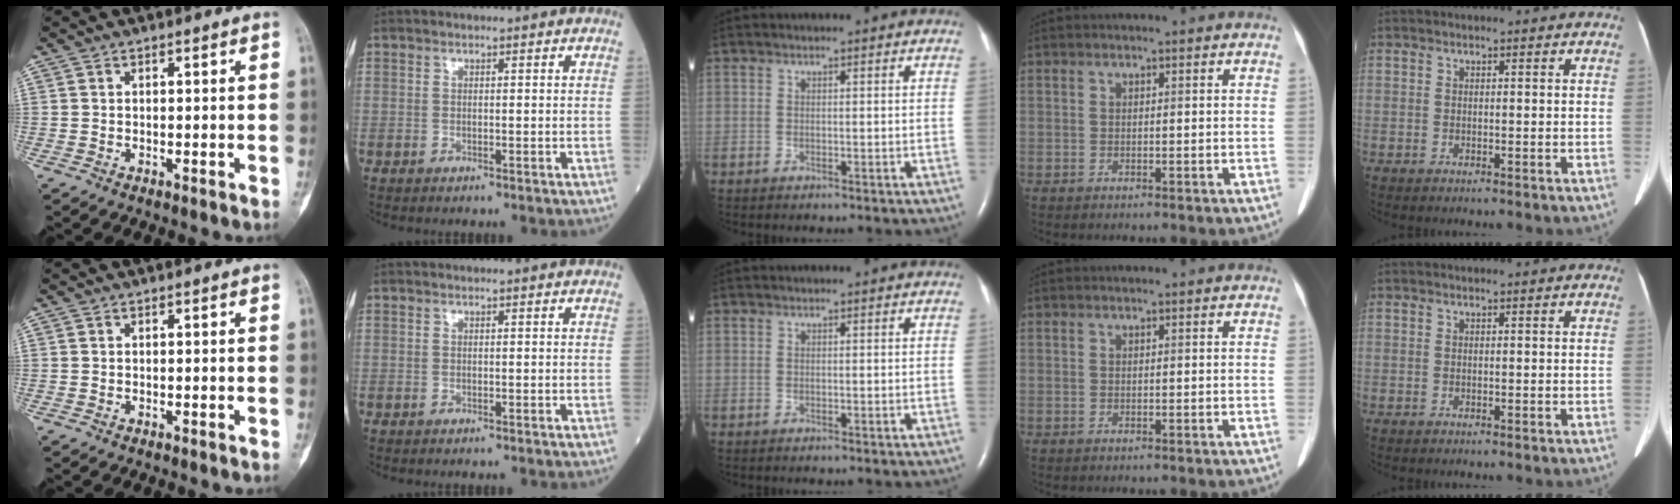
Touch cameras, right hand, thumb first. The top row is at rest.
{}